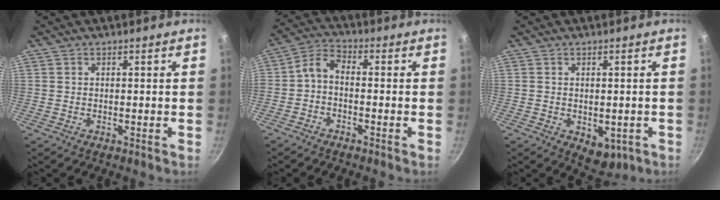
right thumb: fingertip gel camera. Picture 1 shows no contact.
{"total": 4.5, "force": [-1.5, 2.6, 3.3], "torque": [-0.075, 0.034, -0.041]}
{"total": 5.4, "force": [-1.4, 3.7, 3.7], "torque": [-0.031, -0.001, -0.009]}